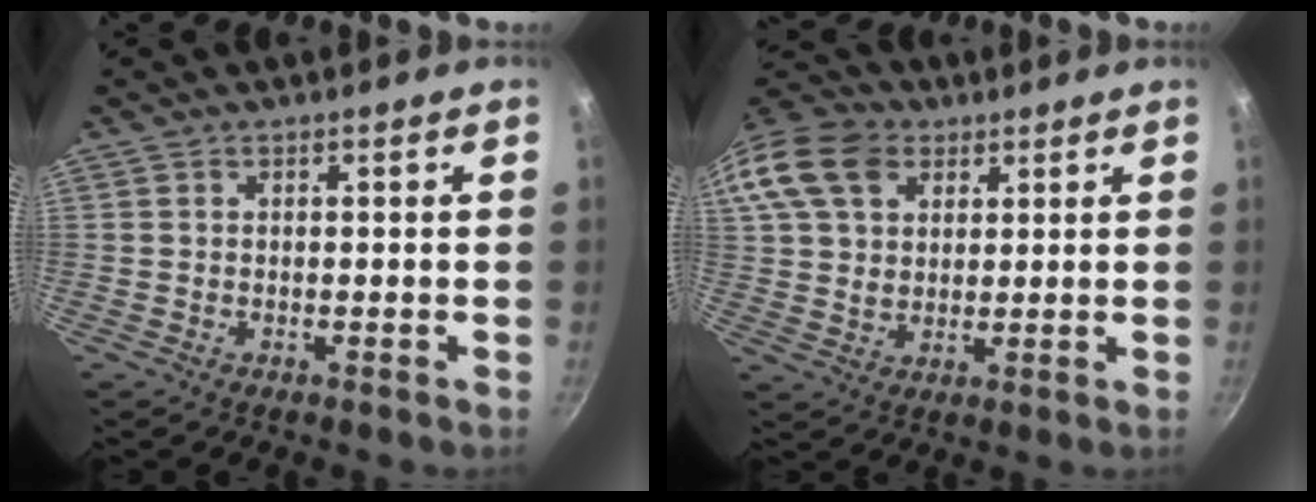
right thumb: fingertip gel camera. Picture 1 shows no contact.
{"total": 17.7, "force": [7.5, 12.8, 9.8], "torque": [-0.200, 0.014, 0.131]}